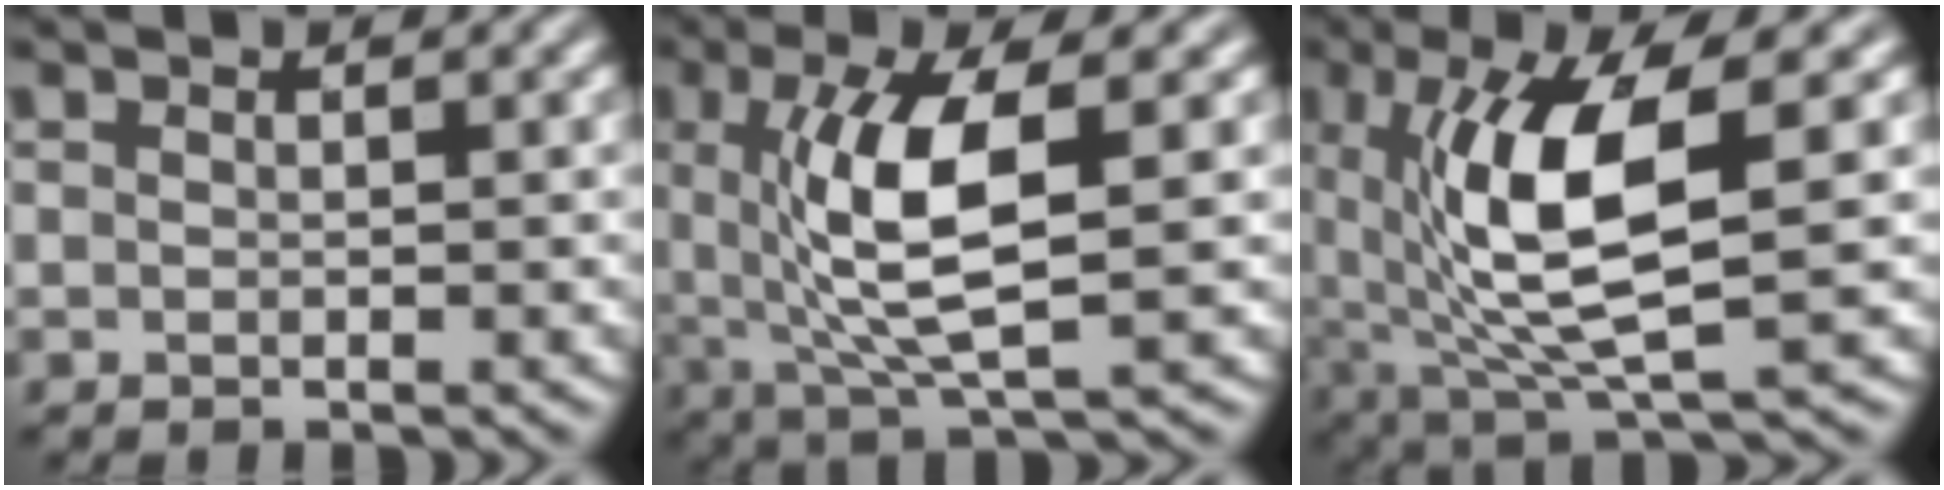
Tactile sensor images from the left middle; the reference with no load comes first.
{"total": 7.1, "force": [0.6, 1.9, 6.9], "torque": [-0.136, -0.009, 0.021]}
{"total": 9.2, "force": [0.9, 2.7, 8.8], "torque": [-0.171, -0.007, 0.028]}